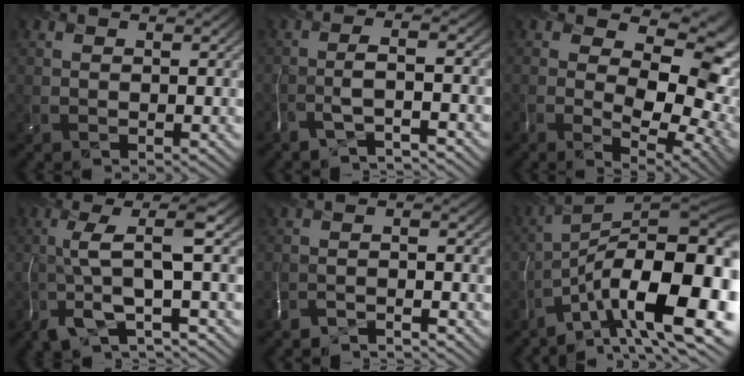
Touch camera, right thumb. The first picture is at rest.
{"total": 3.4, "force": [-3.0, -0.6, 1.5], "torque": [-0.012, 0.009, -0.070]}
{"total": 11.6, "force": [-0.8, 6.6, 9.5], "torque": [-0.129, -0.021, 0.006]}
{"total": 5.9, "force": [-2.4, 0.3, 5.3], "torque": [-0.093, 0.014, -0.057]}
{"total": 3.7, "force": [-3.6, -0.6, 0.1], "torque": [0.014, -0.003, -0.070]}
{"total": 17.6, "force": [-8.6, 5.8, 14.2], "torque": [-0.202, 0.002, -0.152]}